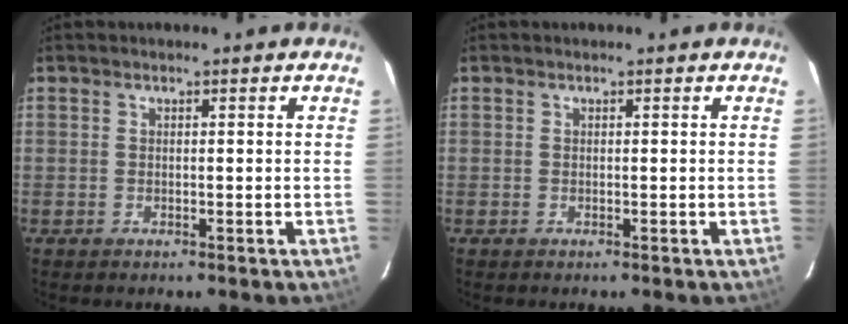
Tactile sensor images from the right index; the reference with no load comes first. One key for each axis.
{"total": 0.0}